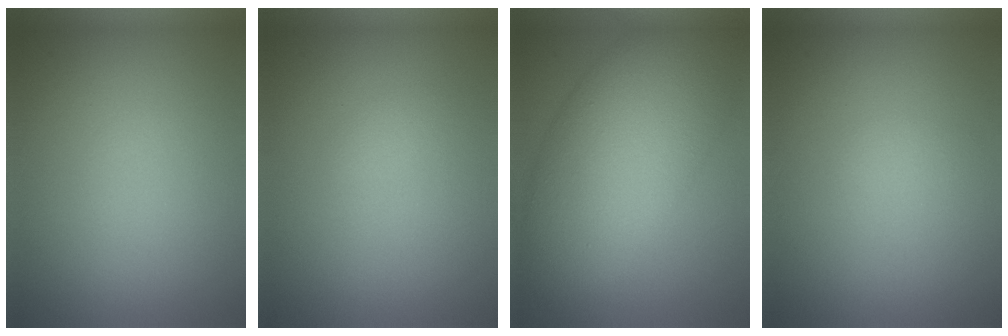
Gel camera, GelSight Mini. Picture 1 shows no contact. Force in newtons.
{"total": 0.6, "press": 0.6, "slide": 0.1}
{"total": 11.1, "press": 11.0, "slide": 0.3}
{"total": 0.7, "press": 0.7, "slide": 0.0}